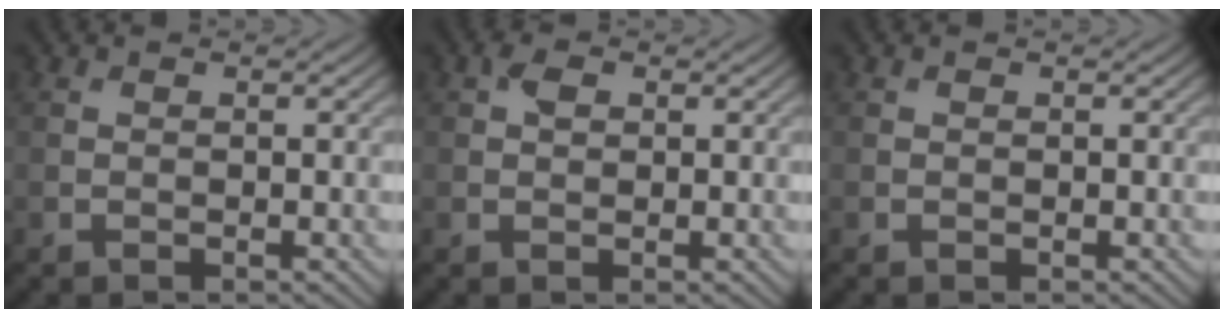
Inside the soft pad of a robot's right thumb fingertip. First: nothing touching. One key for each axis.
{"total": 1.5, "fx": 0.5, "fy": 1.0, "fz": 1.0, "tx": -0.019, "ty": 0.003, "tz": 0.006}
{"total": 0.0}